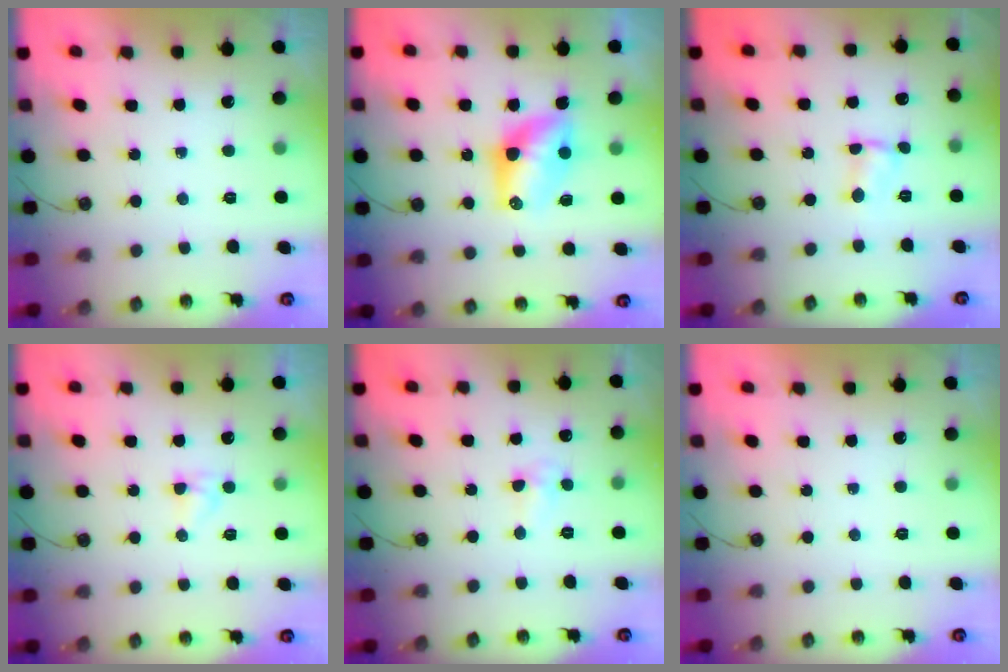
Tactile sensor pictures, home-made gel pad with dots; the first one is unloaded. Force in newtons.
{"total": 9.3, "press": 9.3, "slide": 0.8}
{"total": 1.4, "press": 1.4, "slide": 0.2}
{"total": 2.5, "press": 2.5, "slide": 0.3}
{"total": 4.2, "press": 4.1, "slide": 0.6}
{"total": 0.0}